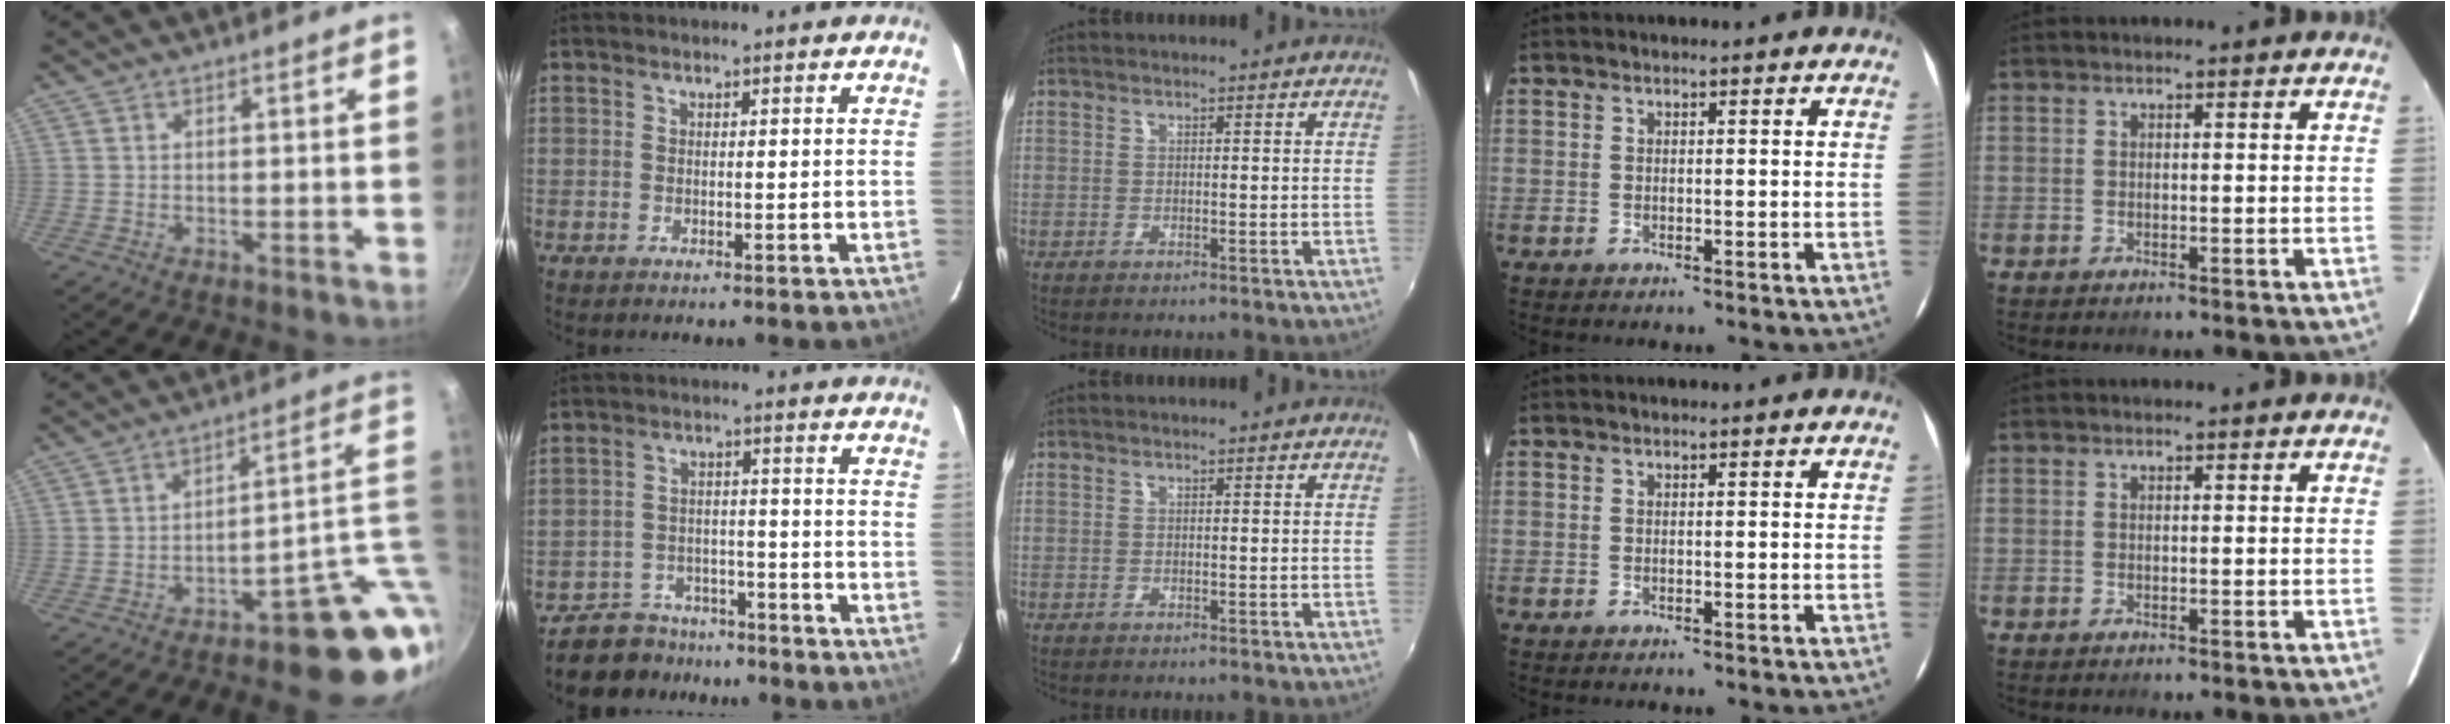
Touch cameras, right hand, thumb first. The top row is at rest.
{"thumb": {"total": 15.4, "force": [-3.7, 6.9, 13.2], "torque": [-0.097, 0.031, -0.044]}, "index": {"total": 8.8, "force": [-7.3, 4.7, 0.8], "torque": [-0.035, 0.020, -0.106]}}